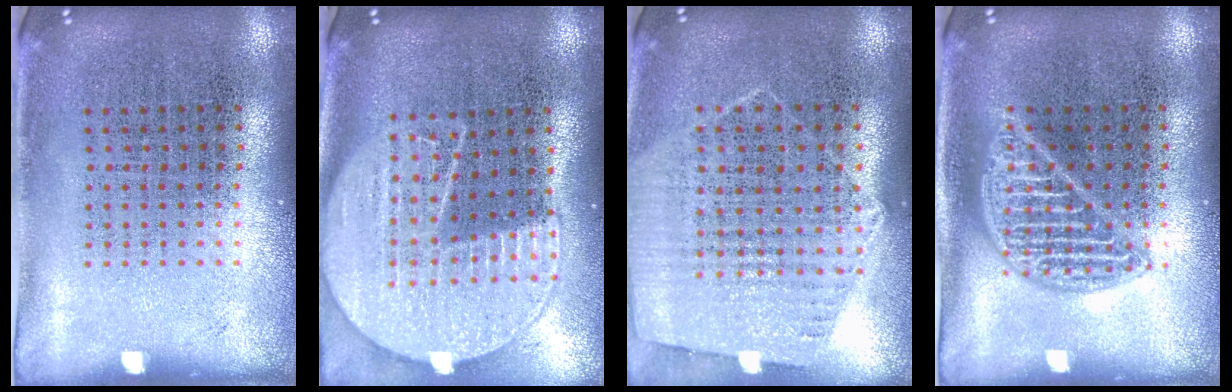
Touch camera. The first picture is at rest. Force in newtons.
{"total": 2.0, "press": 1.8, "slide": 1.0}
{"total": 1.2, "press": 1.1, "slide": 0.4}
{"total": 1.8, "press": 1.8, "slide": 0.2}